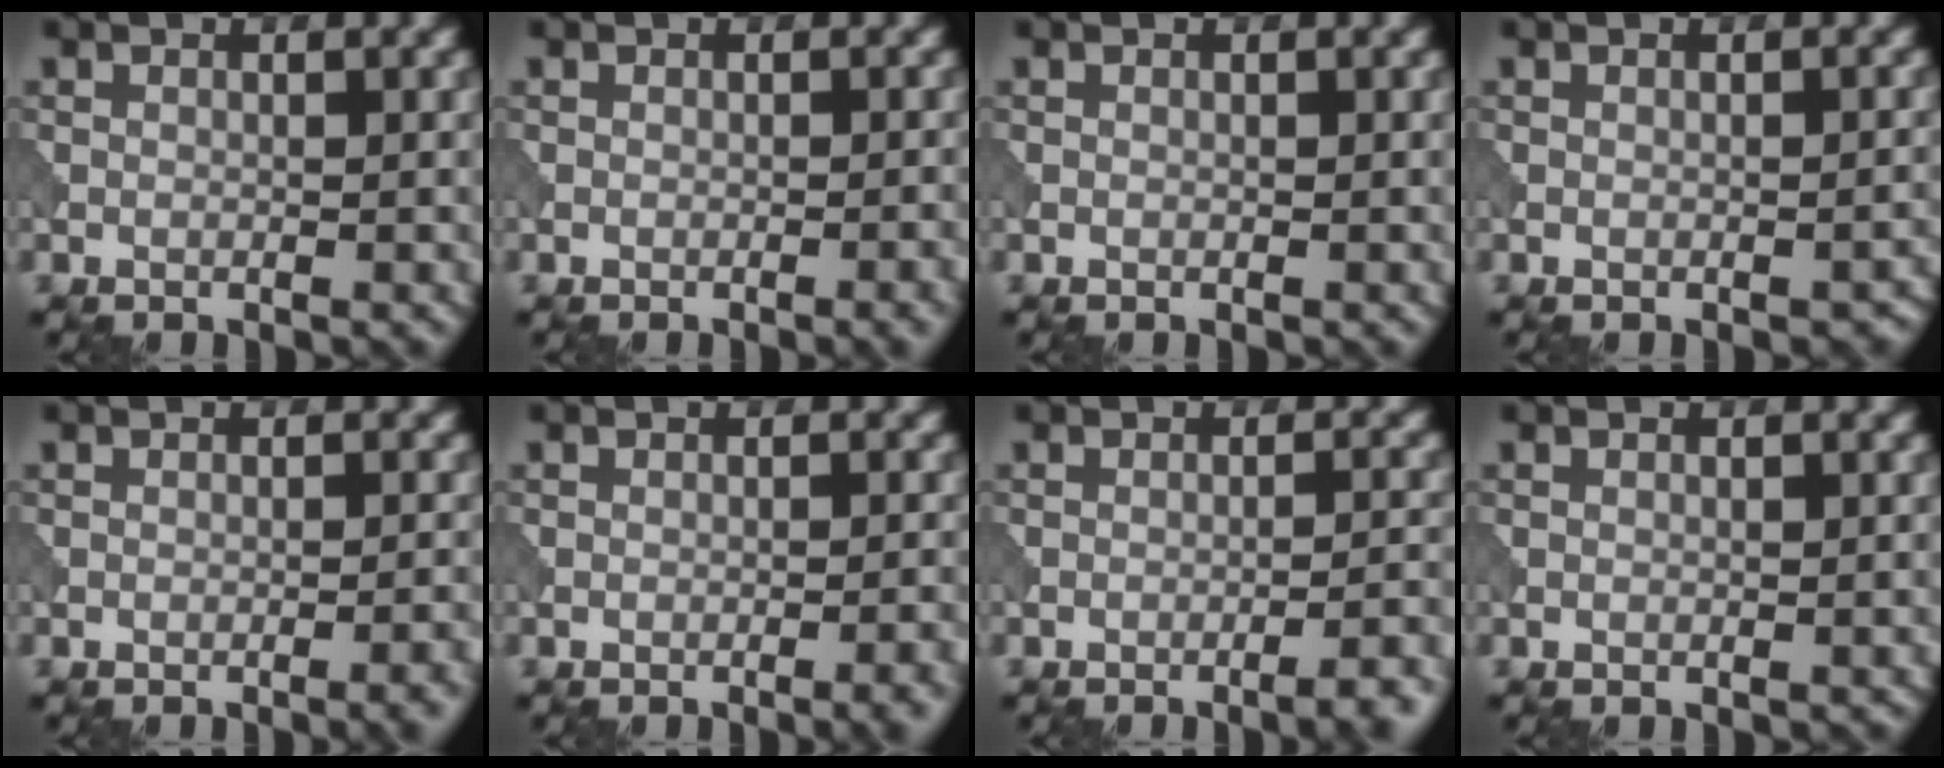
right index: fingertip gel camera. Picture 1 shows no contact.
{"total": 1.4, "force": [-0.6, 0.3, 1.2], "torque": [-0.011, 0.003, -0.009]}
{"total": 0.0}
{"total": 1.1, "force": [-0.9, 0.4, 0.6], "torque": [-0.009, 0.003, -0.008]}
{"total": 2.0, "force": [-1.0, 0.5, 1.7], "torque": [-0.015, 0.006, -0.016]}
{"total": 2.3, "force": [-1.2, 0.5, 1.9], "torque": [-0.019, 0.007, -0.019]}
{"total": 3.9, "force": [-2.4, 0.9, 2.9], "torque": [-0.030, 0.019, -0.040]}
{"total": 0.0}